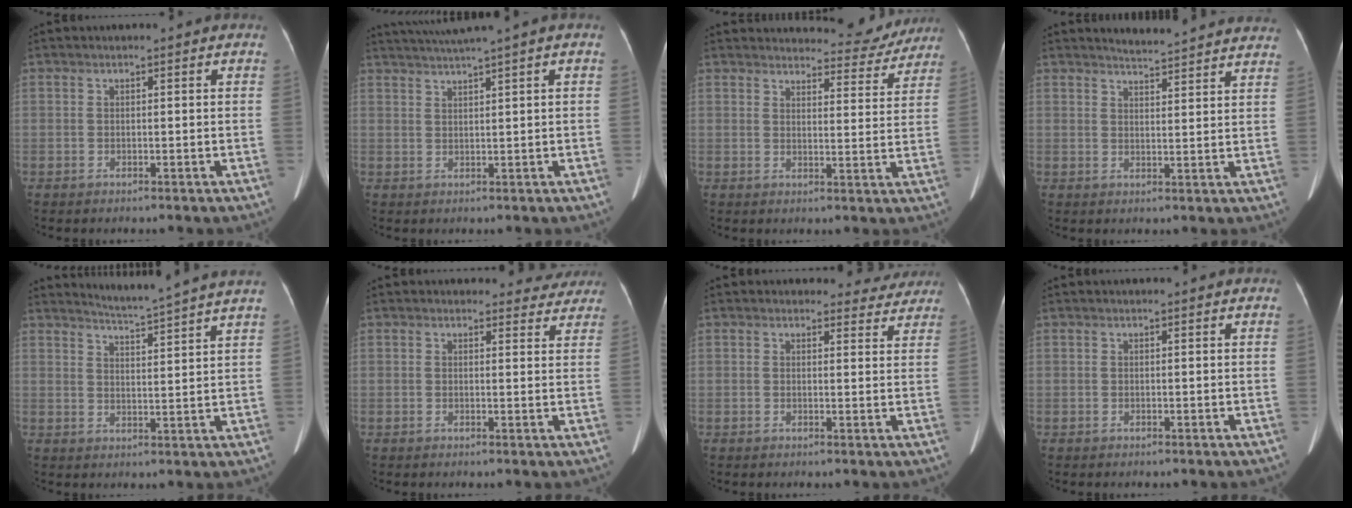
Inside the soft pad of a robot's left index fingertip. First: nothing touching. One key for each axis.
{"total": 4.9, "fx": 3.7, "fy": -1.3, "fz": 3.0, "tx": -0.057, "ty": 0.018, "tz": 0.071}
{"total": 10.2, "fx": 9.8, "fy": 2.4, "fz": 1.2, "tx": 0.006, "ty": -0.016, "tz": 0.104}
{"total": 11.6, "fx": 11.2, "fy": 0.7, "fz": 2.8, "tx": -0.033, "ty": -0.006, "tz": 0.124}
{"total": 9.3, "fx": 8.7, "fy": -2.0, "fz": 2.8, "tx": -0.054, "ty": -0.017, "tz": 0.117}
{"total": 4.5, "fx": 4.1, "fy": 1.9, "fz": -0.3, "tx": 0.020, "ty": -0.008, "tz": 0.025}
{"total": 4.6, "fx": 4.1, "fy": 2.0, "fz": -0.4, "tx": 0.020, "ty": -0.008, "tz": 0.027}
{"total": 0.0}